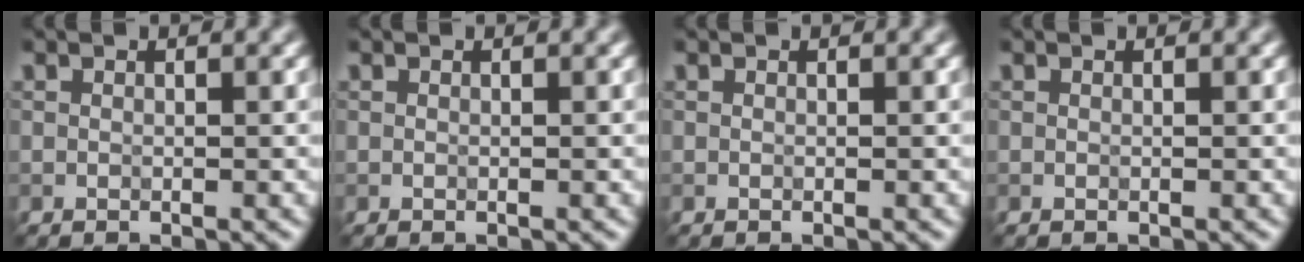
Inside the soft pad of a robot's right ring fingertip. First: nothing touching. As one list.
[{"total": 0.0}, {"total": 0.0}, {"total": 0.0}]